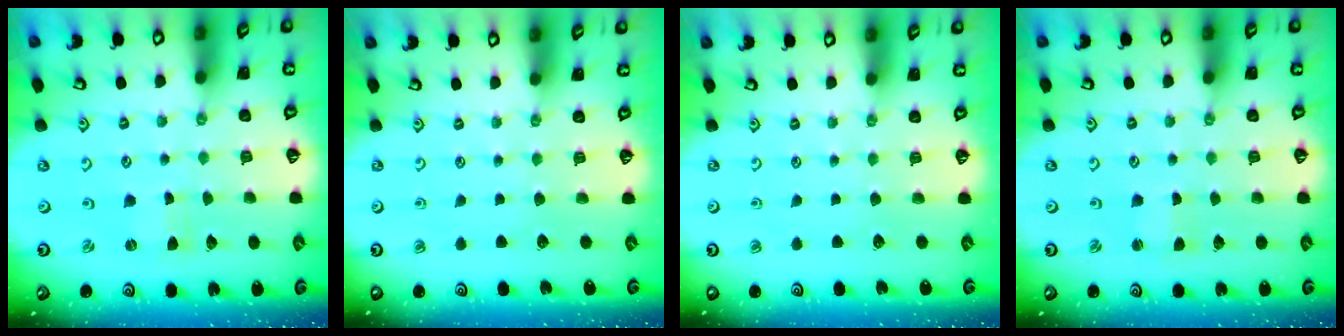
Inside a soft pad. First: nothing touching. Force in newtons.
{"total": 0.0}
{"total": 0.0}
{"total": 0.7, "press": 0.7, "slide": 0.1}